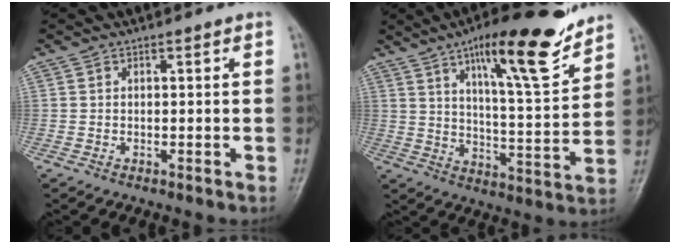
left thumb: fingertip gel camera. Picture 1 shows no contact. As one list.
[{"total": 18.1, "force": [11.9, 3.9, 13.1], "torque": [-0.174, -0.063, 0.190]}]